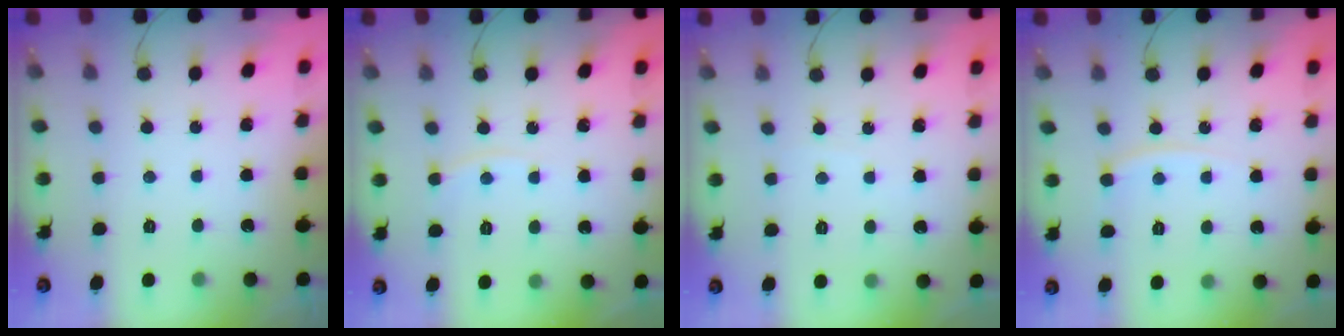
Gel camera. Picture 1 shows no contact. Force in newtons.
{"total": 2.9, "press": 2.8, "slide": 0.4}
{"total": 2.3, "press": 2.2, "slide": 0.3}
{"total": 5.7, "press": 5.6, "slide": 0.8}